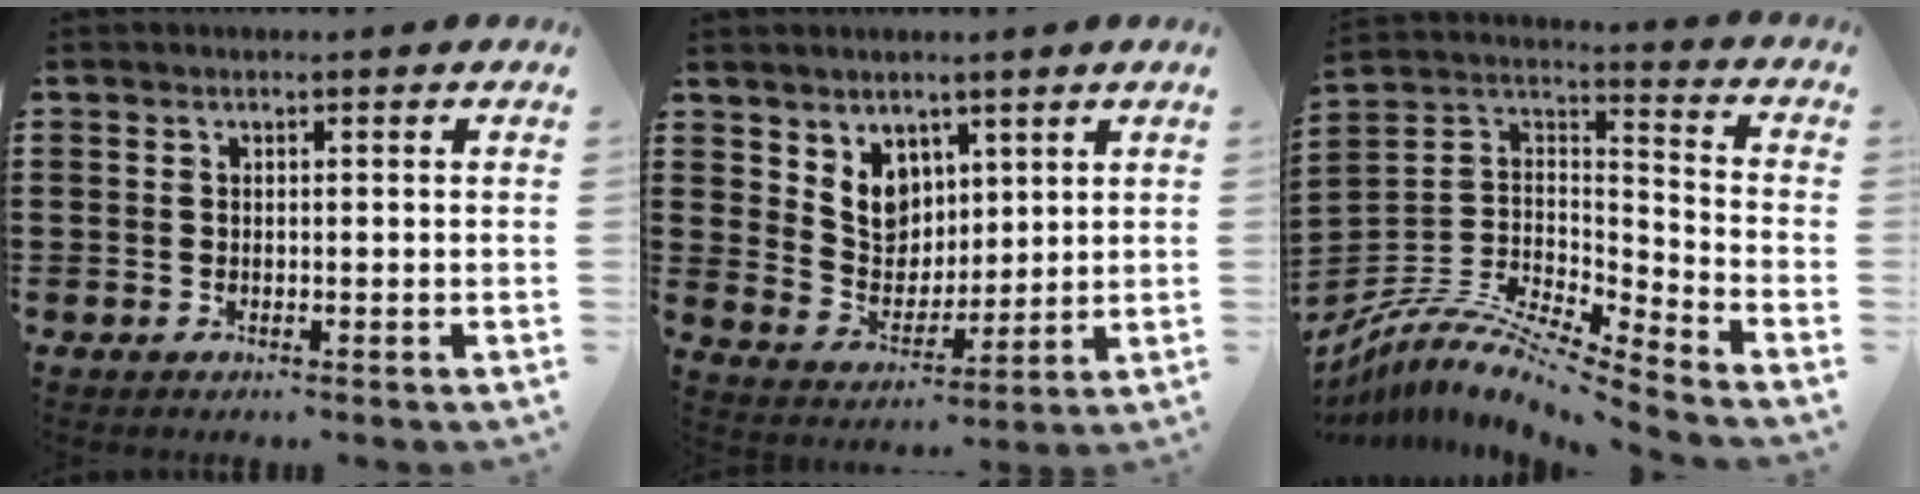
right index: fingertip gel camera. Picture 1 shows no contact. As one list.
[{"total": 6.3, "force": [3.8, 4.9, 1.2], "torque": [-0.055, -0.005, 0.074]}, {"total": 8.0, "force": [-7.1, 1.1, 3.4], "torque": [-0.086, -0.009, -0.149]}]